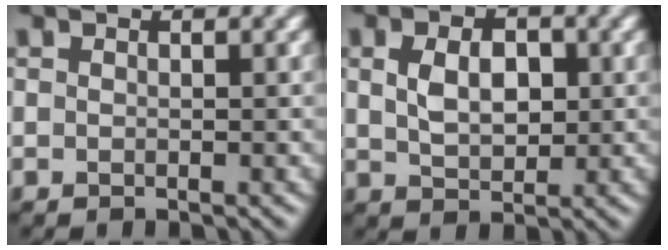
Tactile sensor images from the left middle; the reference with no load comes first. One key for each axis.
{"total": 3.8, "fx": 0.8, "fy": 2.4, "fz": 2.9, "tx": -0.059, "ty": 0.003, "tz": 0.015}